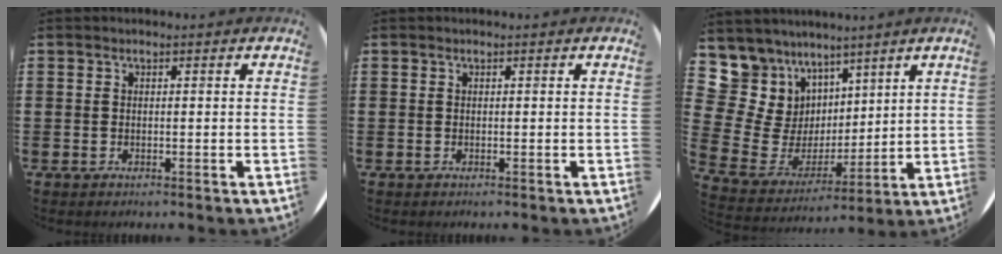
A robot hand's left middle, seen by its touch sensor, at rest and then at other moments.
{"total": 0.0}
{"total": 8.0, "force": [4.6, 6.6, 0.4], "torque": [-0.060, -0.047, 0.094]}